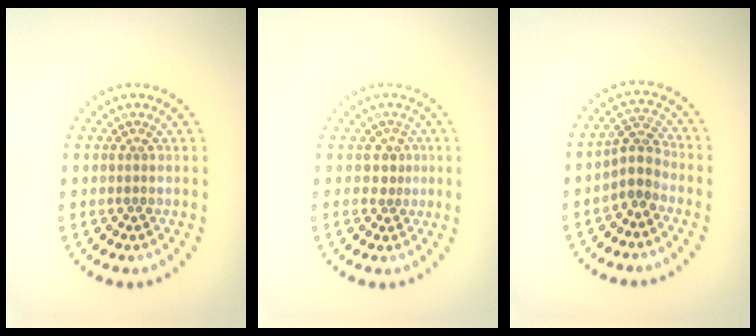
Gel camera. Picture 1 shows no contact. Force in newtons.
{"total": 1.7, "press": 1.2, "slide": 1.2}
{"total": 2.6, "press": 2.0, "slide": 1.6}